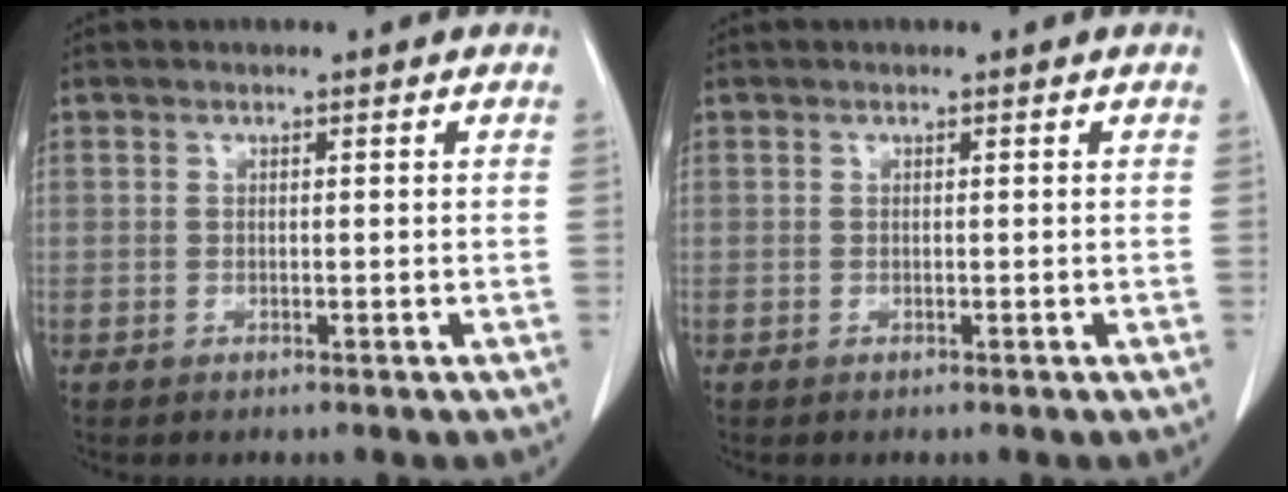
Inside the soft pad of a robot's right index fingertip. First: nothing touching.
{"total": 0.0}